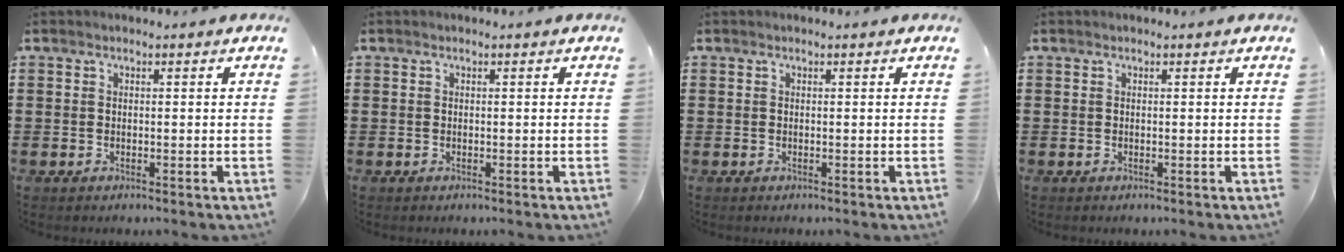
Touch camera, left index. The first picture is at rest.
{"total": 0.0}
{"total": 0.0}
{"total": 0.0}